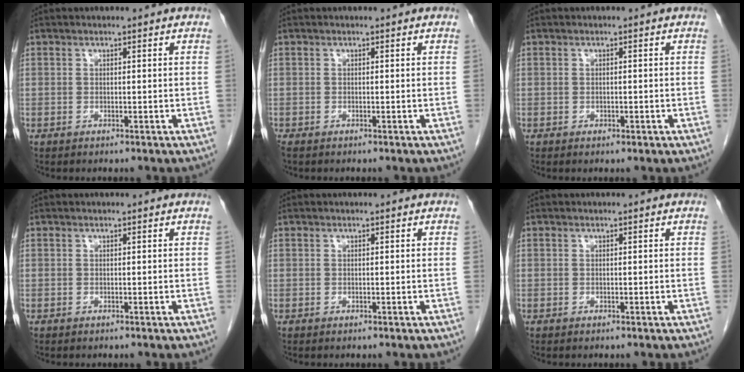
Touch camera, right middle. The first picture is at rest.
{"total": 0.9, "force": [-0.7, 0.4, 0.4], "torque": [-0.012, -0.003, -0.014]}
{"total": 0.8, "force": [-0.4, 0.4, 0.5], "torque": [-0.007, 0.000, -0.004]}
{"total": 0.0}
{"total": 0.0}
{"total": 0.0}